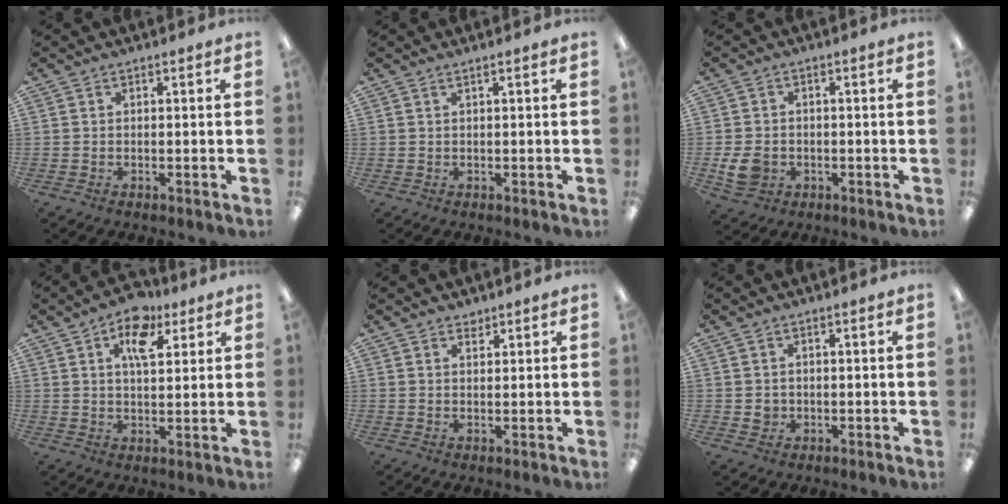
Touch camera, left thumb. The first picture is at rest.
{"total": 1.0, "force": [0.4, 0.0, 0.9], "torque": [-0.016, -0.001, 0.008]}
{"total": 5.9, "force": [-1.6, 4.8, 3.1], "torque": [-0.067, 0.001, -0.030]}
{"total": 10.1, "force": [5.3, 5.4, 6.8], "torque": [-0.088, -0.019, 0.088]}
{"total": 1.6, "force": [1.4, 0.8, -0.1], "torque": [0.008, -0.006, 0.025]}
{"total": 2.0, "force": [-0.1, 2.0, 0.4], "torque": [-0.001, 0.001, -0.005]}